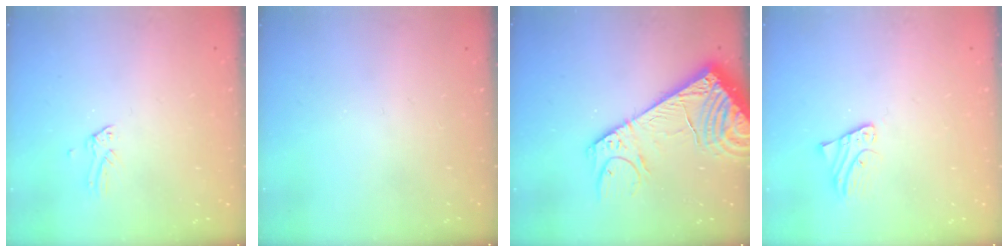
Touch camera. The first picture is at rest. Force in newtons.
{"total": 0.0}
{"total": 14.2, "press": 13.9, "slide": 2.9}
{"total": 2.1, "press": 2.1, "slide": 0.0}